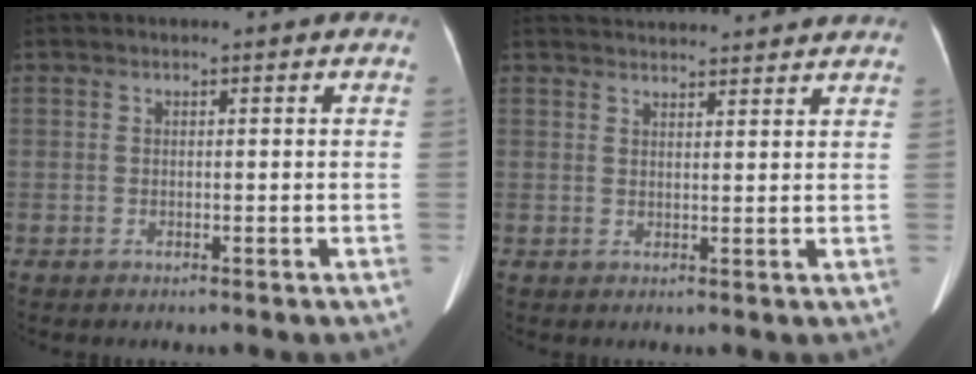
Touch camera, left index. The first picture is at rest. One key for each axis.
{"total": 9.4, "fx": 9.0, "fy": 0.7, "fz": 2.3, "tx": -0.032, "ty": 0.028, "tz": 0.111}